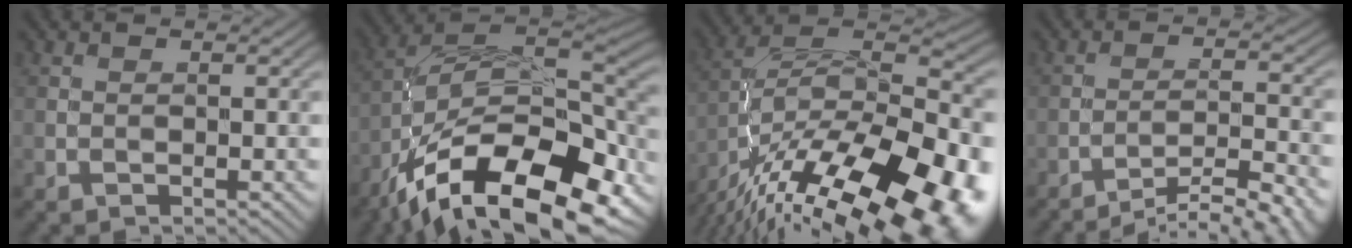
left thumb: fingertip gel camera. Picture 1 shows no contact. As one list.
[{"total": 18.4, "force": [-10.0, 8.5, 13.0], "torque": [-0.252, -0.023, -0.158]}, {"total": 20.6, "force": [-14.0, 7.6, 13.1], "torque": [-0.185, -0.015, -0.207]}, {"total": 10.9, "force": [-9.2, 1.9, 5.6], "torque": [-0.085, 0.003, -0.124]}]